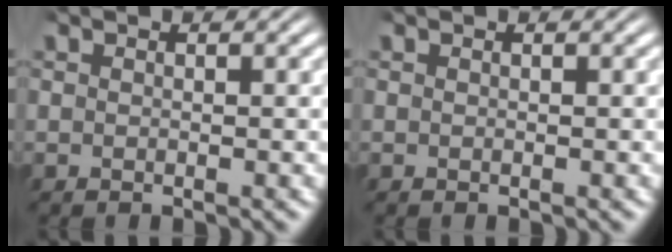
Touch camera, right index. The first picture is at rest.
{"total": 0.0}